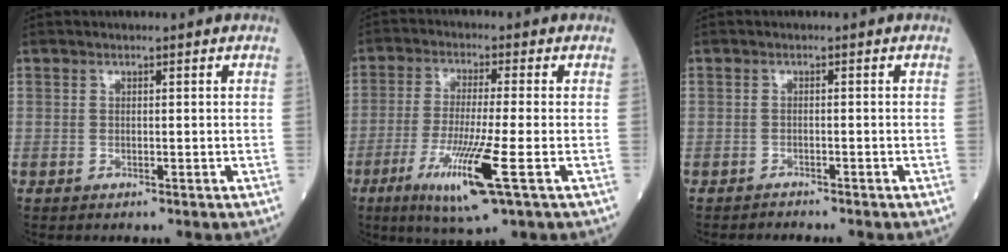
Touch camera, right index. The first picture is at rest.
{"total": 10.8, "force": [-4.2, -0.2, 9.9], "torque": [-0.195, -0.032, -0.077]}
{"total": 1.1, "force": [-1.1, 0.1, -0.2], "torque": [0.002, -0.003, -0.017]}